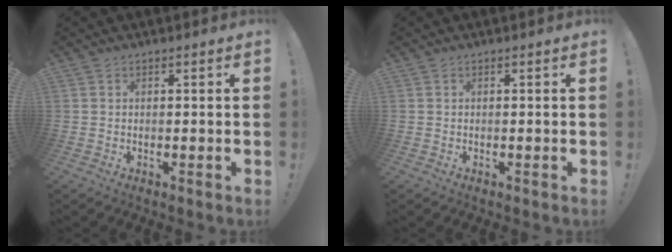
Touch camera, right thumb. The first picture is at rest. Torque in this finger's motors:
{"motor_torque": [0.00, 0.00, 0.00, 0.01, 0.01]}